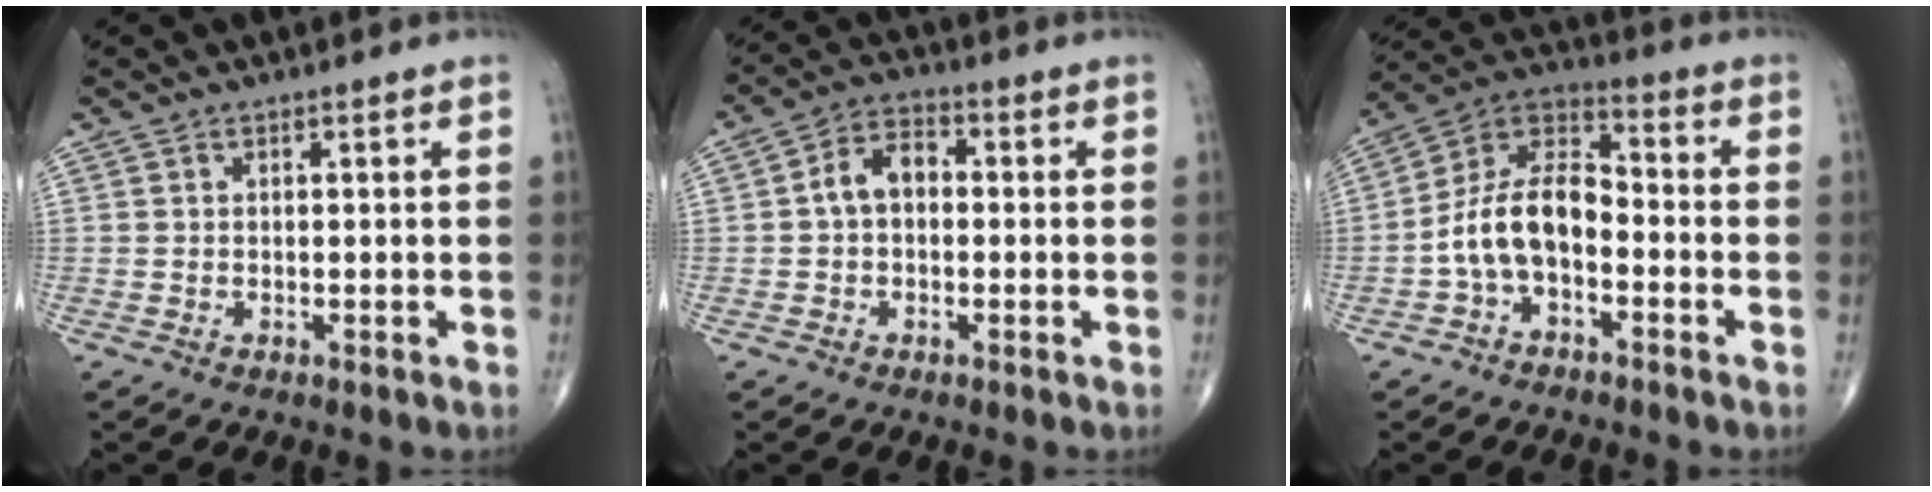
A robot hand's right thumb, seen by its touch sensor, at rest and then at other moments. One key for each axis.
{"total": 6.3, "fx": 0.0, "fy": 4.3, "fz": 4.6, "tx": -0.072, "ty": 0.025, "tz": -0.011}
{"total": 11.7, "fx": -3.0, "fy": 6.7, "fz": 9.1, "tx": -0.160, "ty": 0.051, "tz": -0.069}